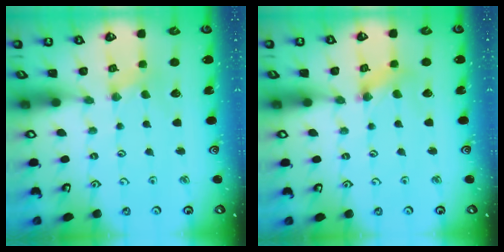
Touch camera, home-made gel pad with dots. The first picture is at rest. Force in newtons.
{"total": 2.4, "press": 2.3, "slide": 0.4}